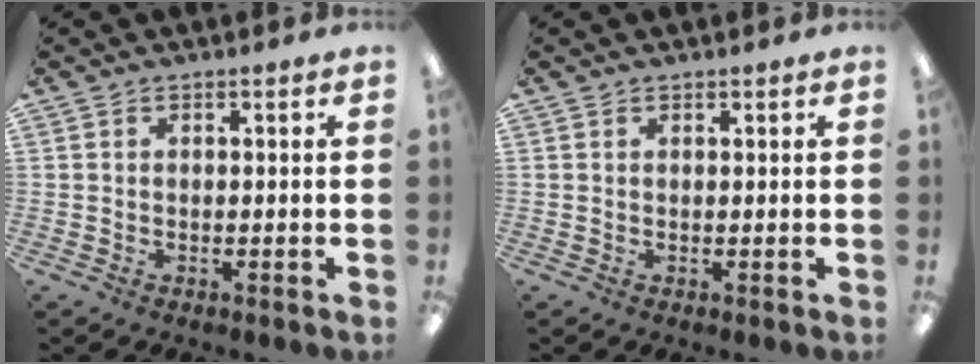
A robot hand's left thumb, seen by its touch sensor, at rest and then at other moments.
{"total": 0.6, "force": [0.6, 0.1, 0.0], "torque": [0.000, 0.001, 0.011]}